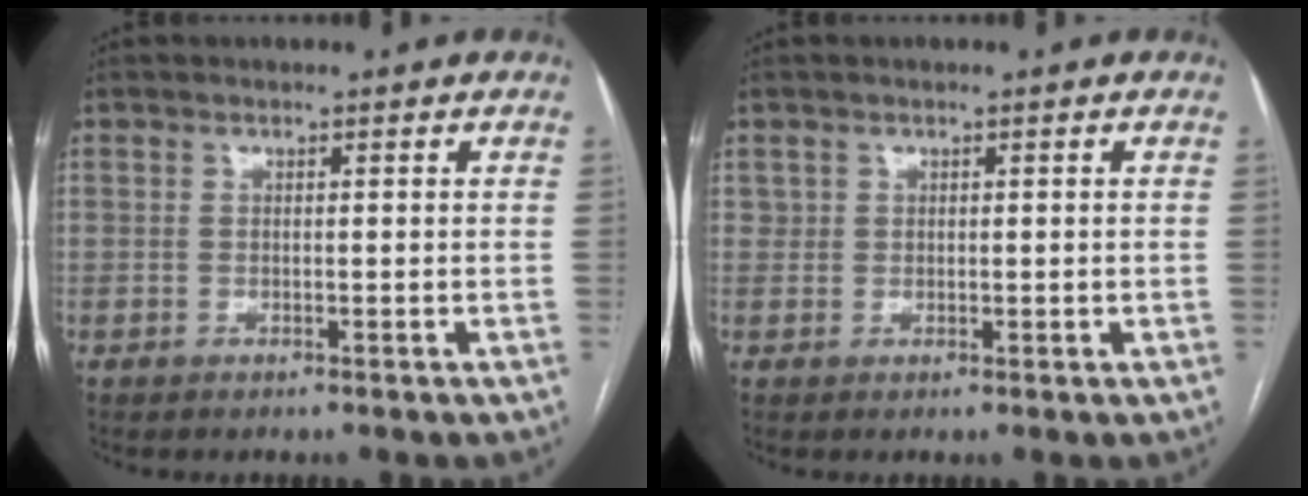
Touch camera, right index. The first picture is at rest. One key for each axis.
{"total": 1.3, "fx": 0.4, "fy": 1.1, "fz": 0.4, "tx": -0.004, "ty": 0.004, "tz": 0.009}